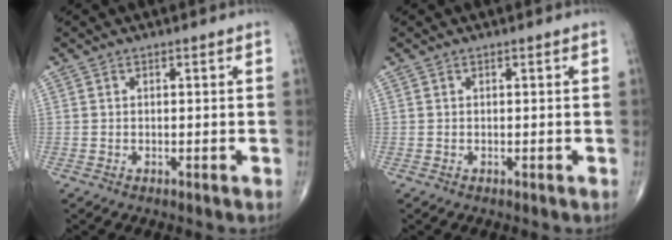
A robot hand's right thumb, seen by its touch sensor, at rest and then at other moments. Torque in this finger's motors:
{"motor_torque": [-0.08, 0.08, 0.00, 0.00, 0.00]}